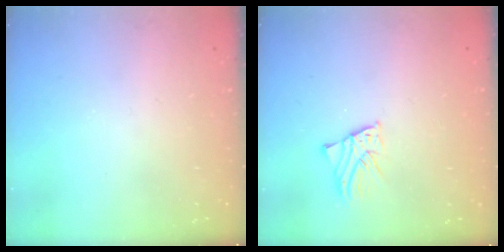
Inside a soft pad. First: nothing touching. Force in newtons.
{"total": 2.1, "press": 2.1, "slide": 0.2}